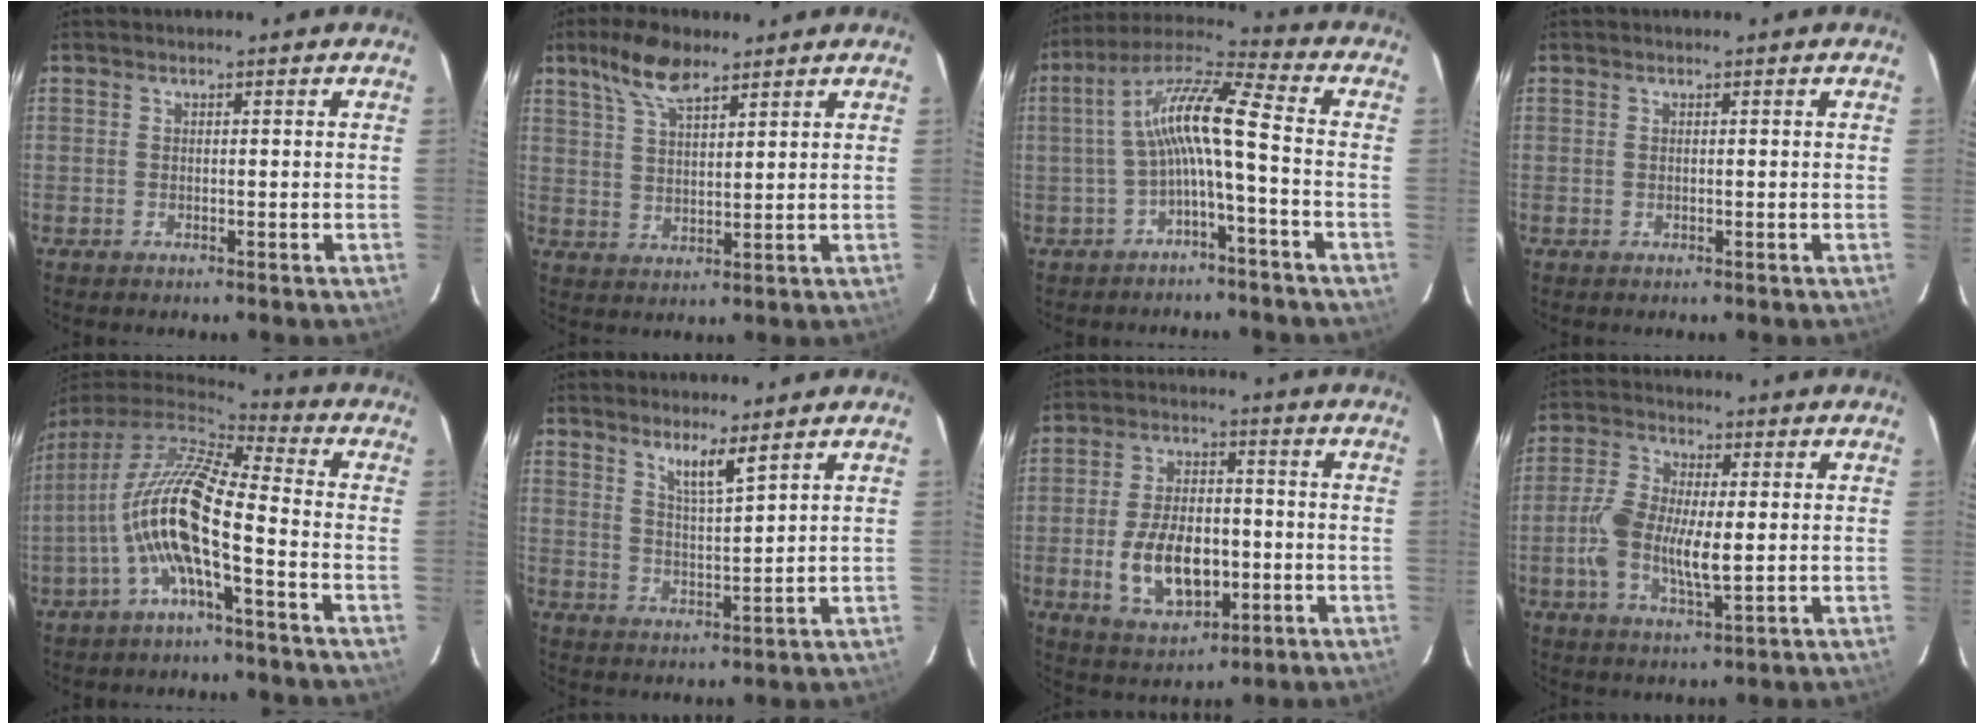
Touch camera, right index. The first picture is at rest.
{"total": 8.1, "force": [5.6, 2.8, 5.1], "torque": [-0.097, 0.016, 0.108]}
{"total": 10.4, "force": [-2.0, 0.7, 10.2], "torque": [-0.214, 0.024, -0.040]}
{"total": 0.0}
{"total": 13.7, "force": [-3.7, 2.3, 13.0], "torque": [-0.239, -0.002, -0.073]}
{"total": 5.2, "force": [3.9, 0.1, 3.4], "torque": [-0.063, -0.005, 0.071]}
{"total": 12.9, "force": [-3.1, 7.2, 10.2], "torque": [-0.206, 0.002, -0.040]}
{"total": 9.8, "force": [-1.0, 3.8, 9.0], "torque": [-0.187, -0.002, -0.022]}